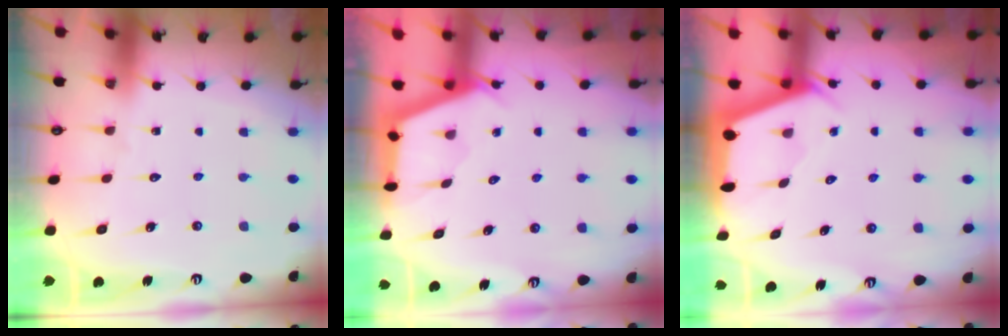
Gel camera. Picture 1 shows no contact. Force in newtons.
{"total": 2.8, "press": 2.8, "slide": 0.3}
{"total": 2.4, "press": 2.3, "slide": 0.3}